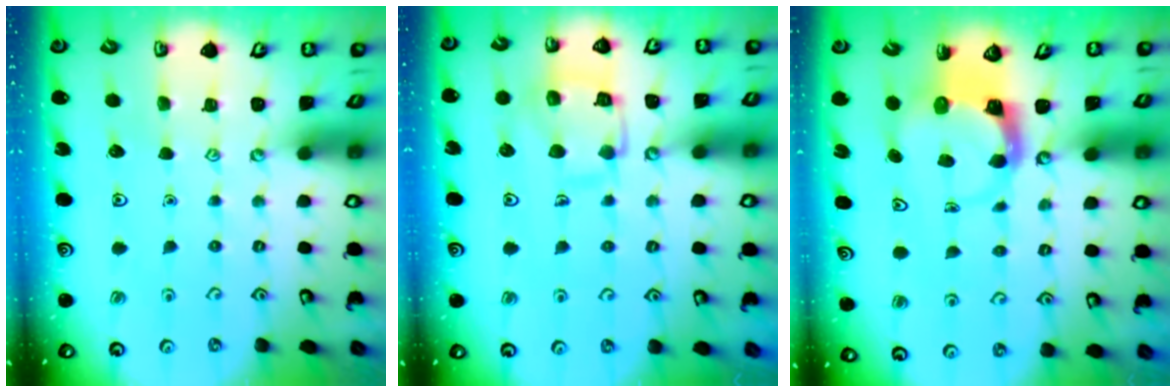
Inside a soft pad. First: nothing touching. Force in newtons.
{"total": 12.6, "press": 12.5, "slide": 1.3}
{"total": 3.7, "press": 3.6, "slide": 0.6}